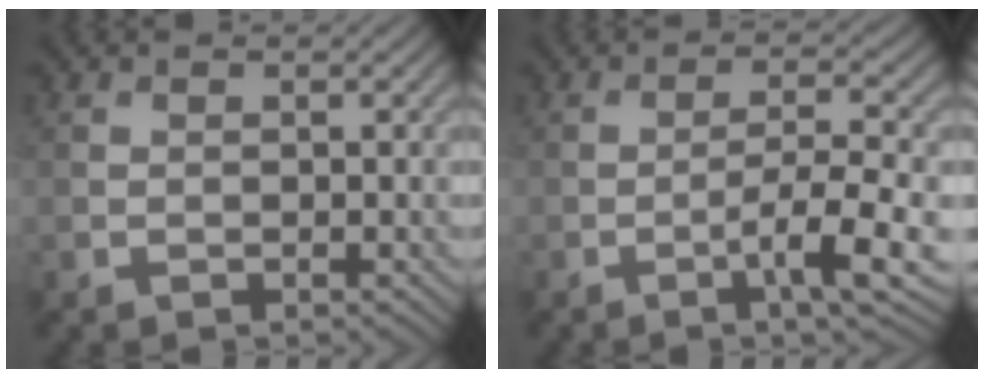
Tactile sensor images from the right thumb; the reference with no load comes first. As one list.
[{"total": 6.1, "force": [-2.5, 0.8, 5.5], "torque": [-0.095, 0.007, -0.047]}]